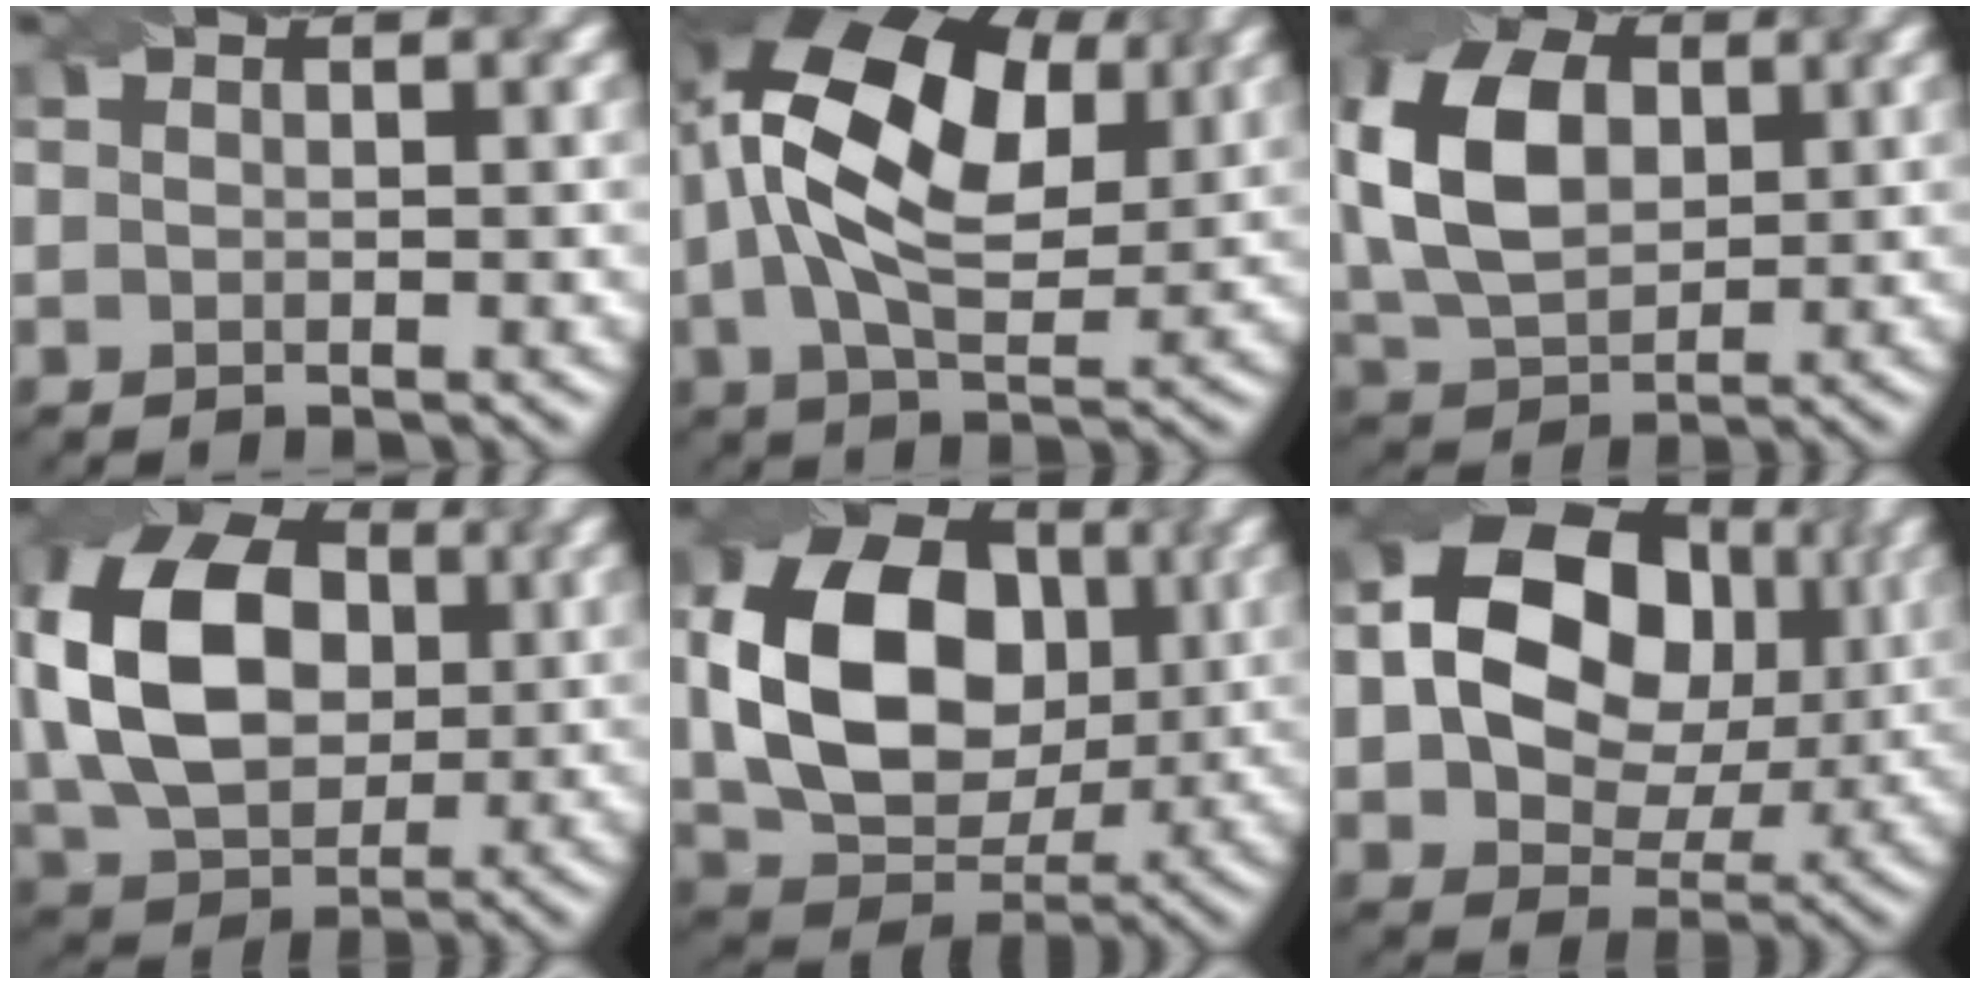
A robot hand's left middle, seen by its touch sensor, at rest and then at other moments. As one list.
[{"total": 15.0, "force": [4.1, 8.6, 11.7], "torque": [-0.192, 0.022, 0.065]}, {"total": 10.0, "force": [1.8, 6.6, 7.4], "torque": [-0.171, 0.017, 0.028]}, {"total": 13.5, "force": [1.6, 9.4, 9.6], "torque": [-0.211, 0.014, 0.029]}, {"total": 12.1, "force": [1.1, 8.9, 8.2], "torque": [-0.159, 0.001, 0.026]}, {"total": 13.4, "force": [2.2, 9.6, 9.1], "torque": [-0.150, 0.016, 0.033]}]